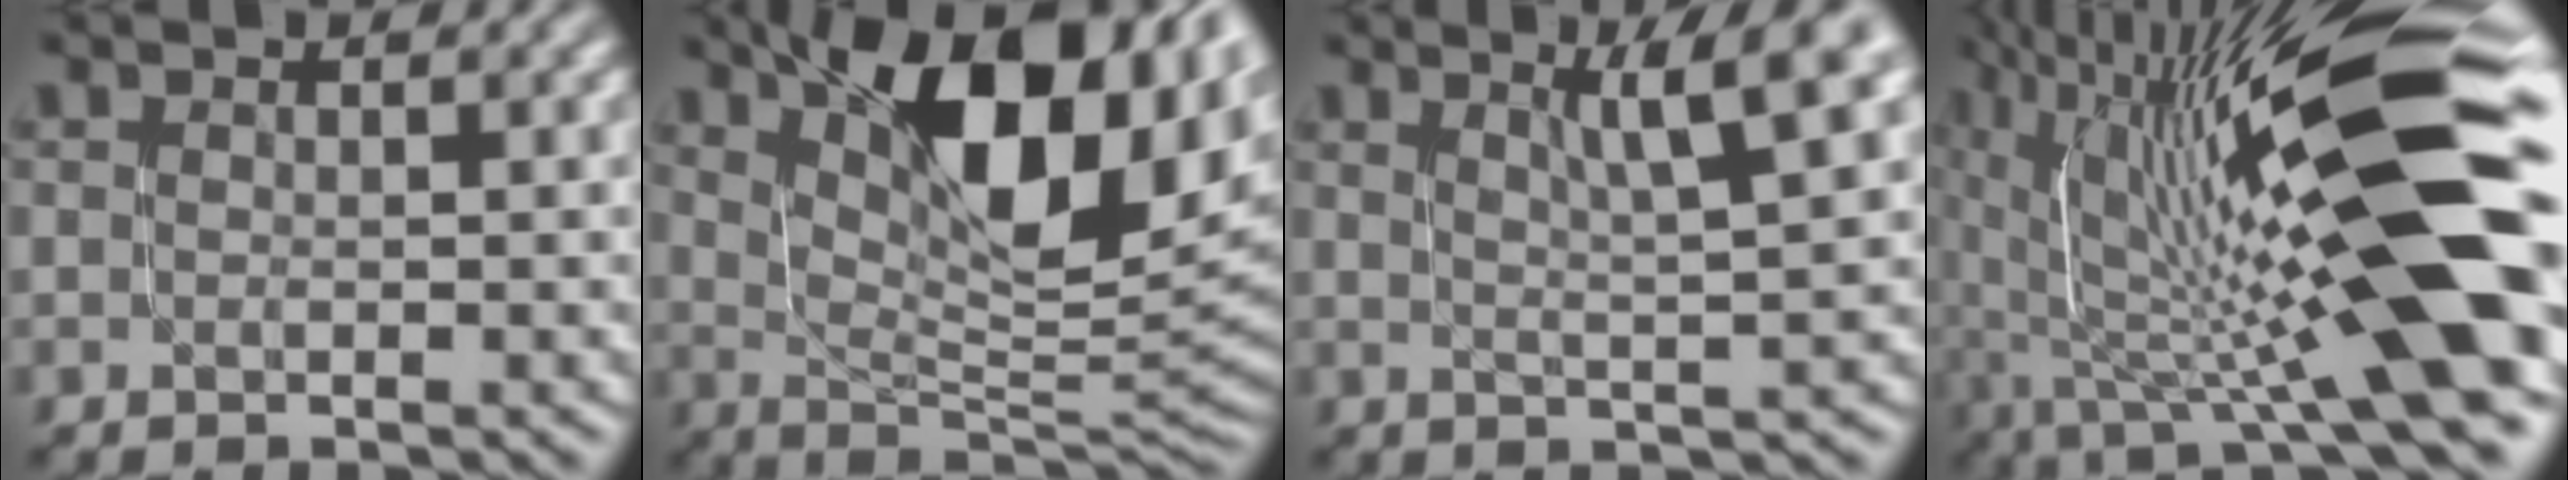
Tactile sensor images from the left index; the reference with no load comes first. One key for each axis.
{"total": 14.8, "fx": 6.5, "fy": 5.8, "fz": 12.0, "tx": -0.179, "ty": 0.012, "tz": 0.110}
{"total": 6.8, "fx": 2.9, "fy": 1.0, "fz": 6.1, "tx": -0.072, "ty": 0.012, "tz": 0.048}
{"total": 16.5, "fx": 1.2, "fy": 4.0, "fz": 15.9, "tx": -0.254, "ty": 0.019, "tz": 0.019}